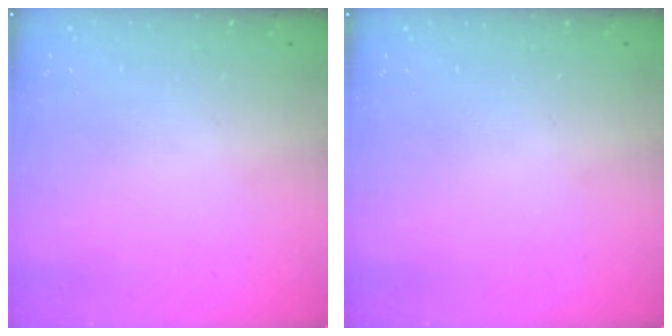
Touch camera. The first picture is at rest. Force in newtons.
{"total": 0.0}